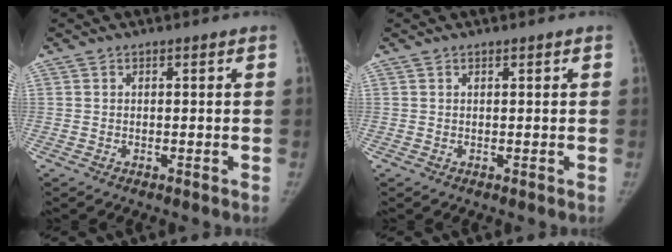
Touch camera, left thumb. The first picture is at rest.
{"total": 0.0}